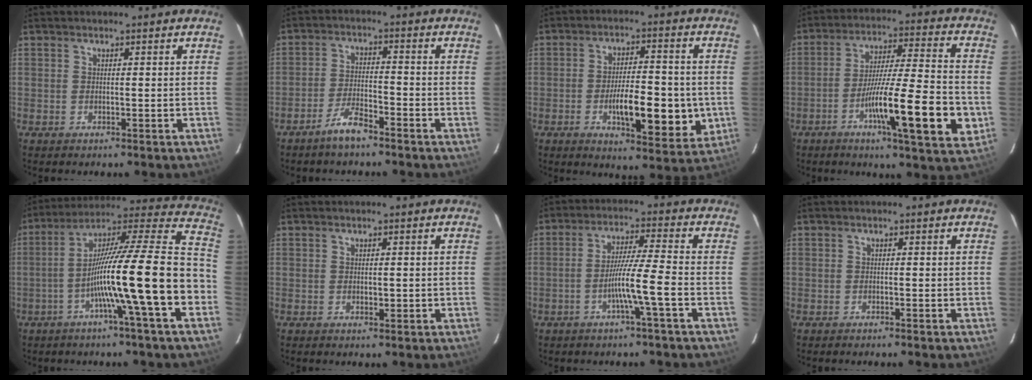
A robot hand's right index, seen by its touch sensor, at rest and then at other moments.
{"total": 5.2, "force": [-4.1, 1.1, 3.0], "torque": [-0.065, -0.002, -0.079]}
{"total": 13.4, "force": [-2.9, 4.0, 12.4], "torque": [-0.183, -0.001, -0.040]}
{"total": 17.4, "force": [-5.7, 1.2, 16.4], "torque": [-0.249, -0.007, -0.089]}
{"total": 21.1, "force": [-6.4, -0.7, 20.1], "torque": [-0.308, 0.010, -0.115]}
{"total": 1.3, "force": [-0.2, 0.6, 1.1], "torque": [-0.021, -0.002, -0.001]}
{"total": 7.5, "force": [-2.8, -1.1, 6.9], "torque": [-0.126, 0.005, -0.052]}
{"total": 0.6, "force": [-0.5, 0.0, 0.5], "torque": [-0.016, -0.001, -0.008]}